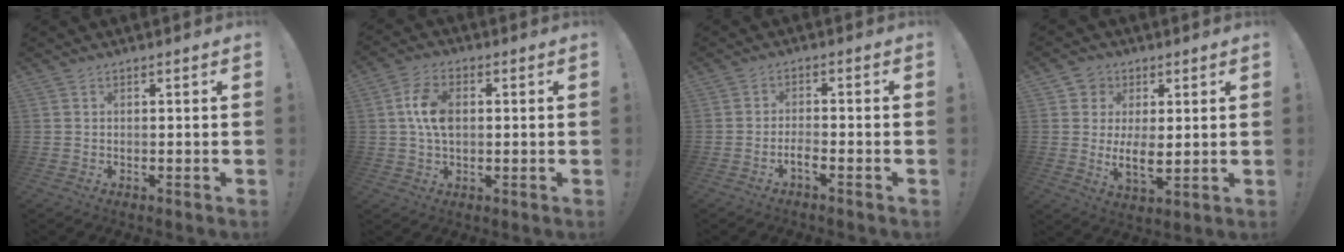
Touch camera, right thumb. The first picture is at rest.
{"total": 8.9, "force": [1.0, 5.7, 6.8], "torque": [-0.124, 0.007, 0.019]}
{"total": 2.9, "force": [-1.7, 0.2, 2.4], "torque": [-0.039, -0.005, -0.029]}
{"total": 7.3, "force": [1.1, 5.2, 5.0], "torque": [-0.072, -0.015, 0.023]}